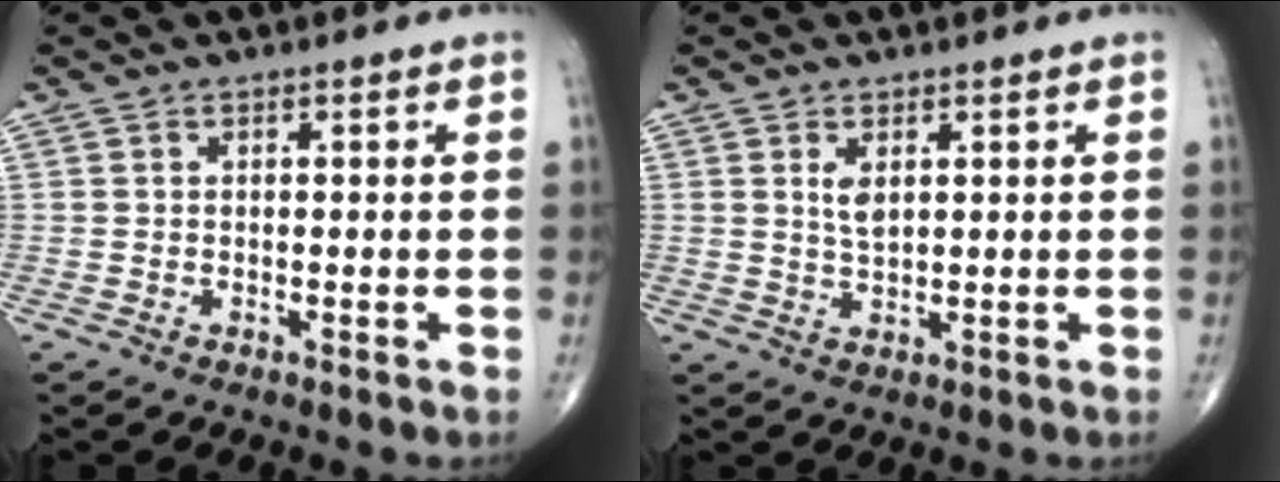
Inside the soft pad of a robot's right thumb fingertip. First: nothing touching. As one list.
[{"total": 2.9, "force": [1.1, 1.4, 2.3], "torque": [-0.038, -0.010, 0.023]}]